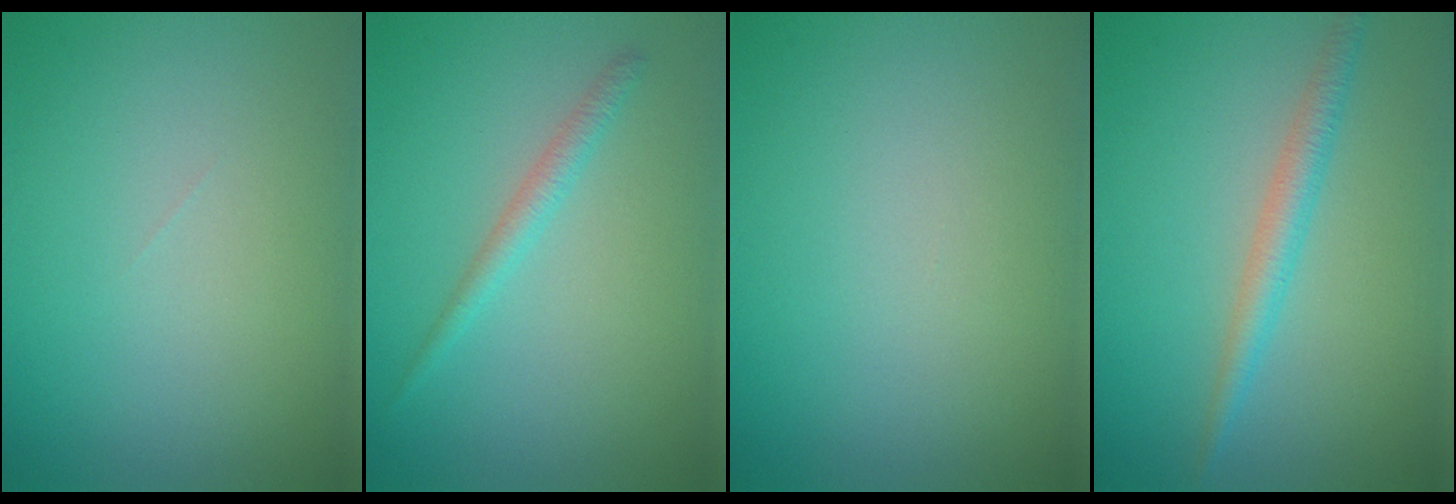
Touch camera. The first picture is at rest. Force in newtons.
{"total": 1.6, "press": 1.6, "slide": 0.2}
{"total": 0.0}
{"total": 2.3, "press": 2.3, "slide": 0.1}